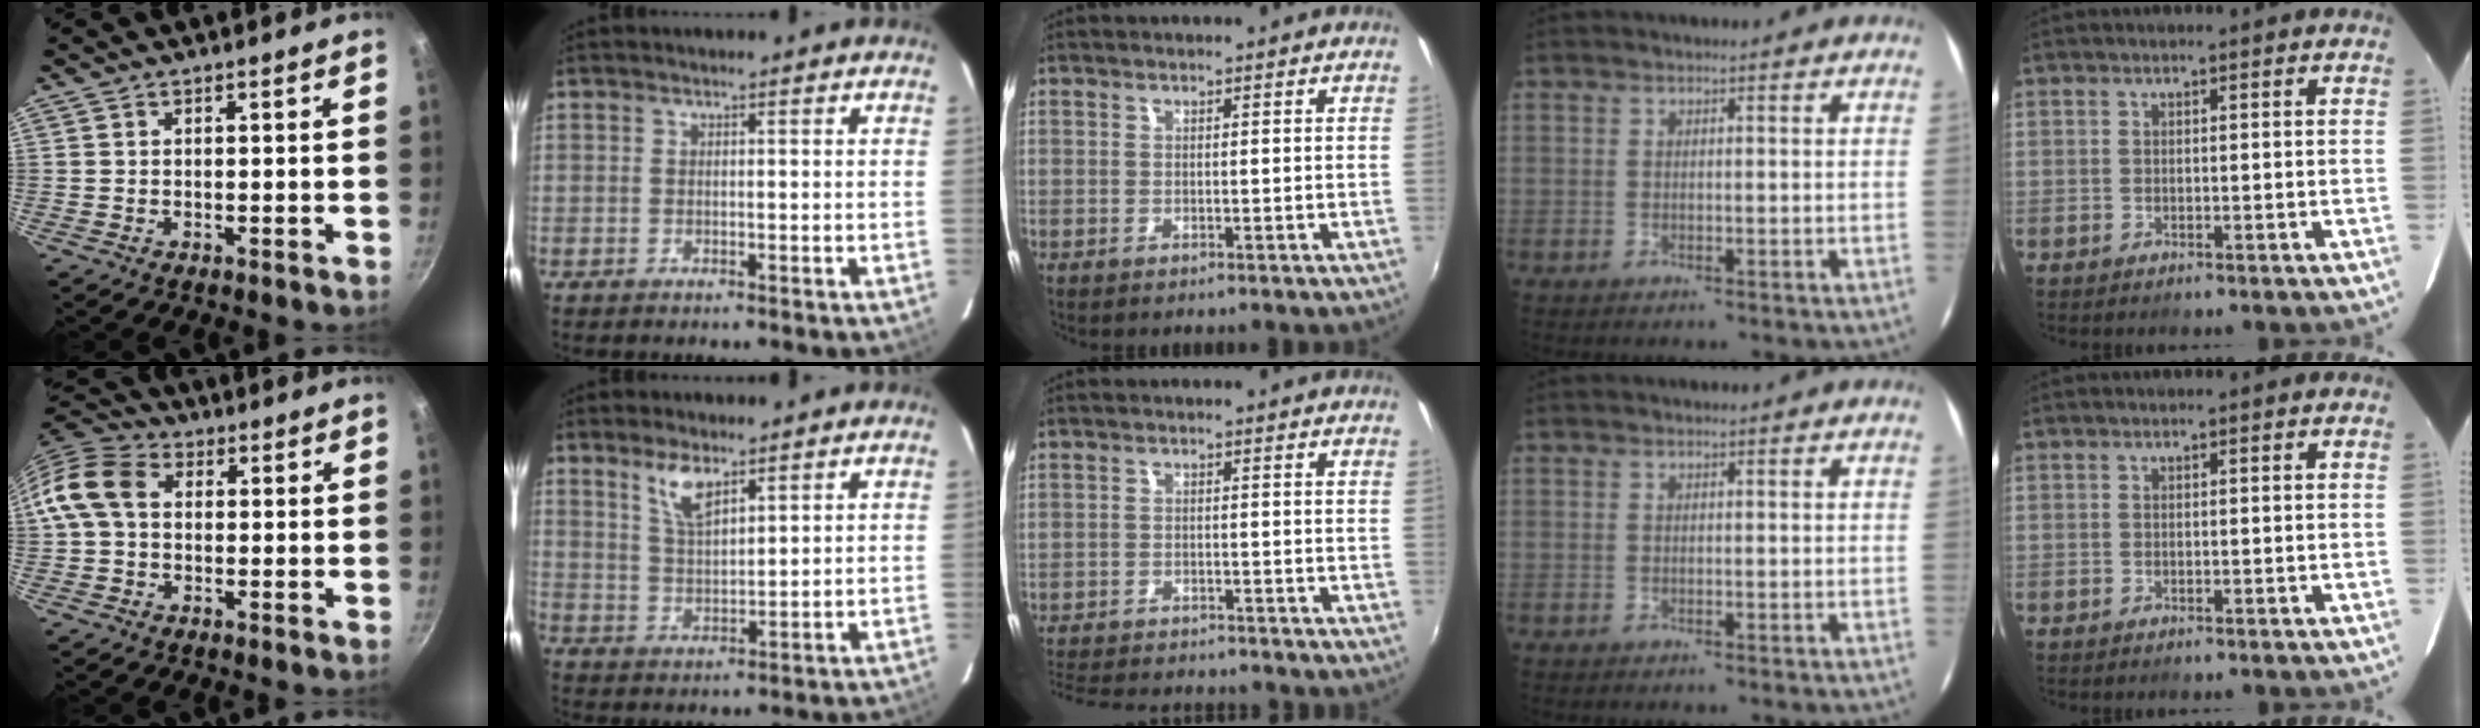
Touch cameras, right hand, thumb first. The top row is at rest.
{"thumb": {"total": 9.3, "force": [0.7, 7.1, 6.1], "torque": [-0.103, 0.024, -0.006]}, "index": {"total": 6.1, "force": [4.1, 2.1, 4.0], "torque": [-0.075, -0.001, 0.084]}, "middle": {"total": 12.4, "force": [-11.1, 3.0, 4.5], "torque": [-0.111, -0.012, -0.170]}}